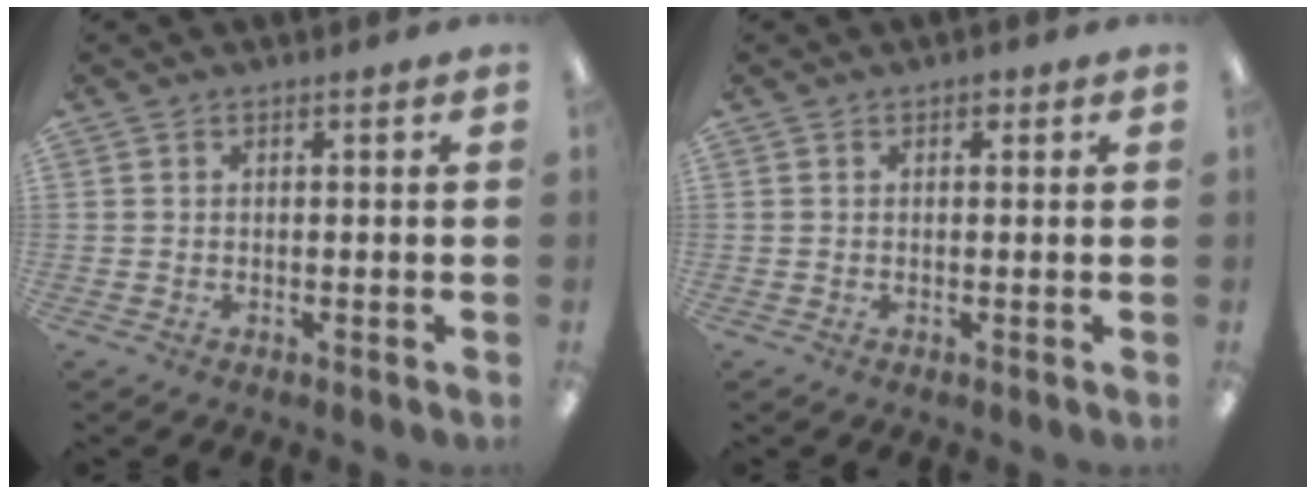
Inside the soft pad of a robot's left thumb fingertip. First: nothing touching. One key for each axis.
{"total": 1.1, "fx": 0.6, "fy": 0.7, "fz": 0.6, "tx": -0.005, "ty": 0.000, "tz": 0.009}